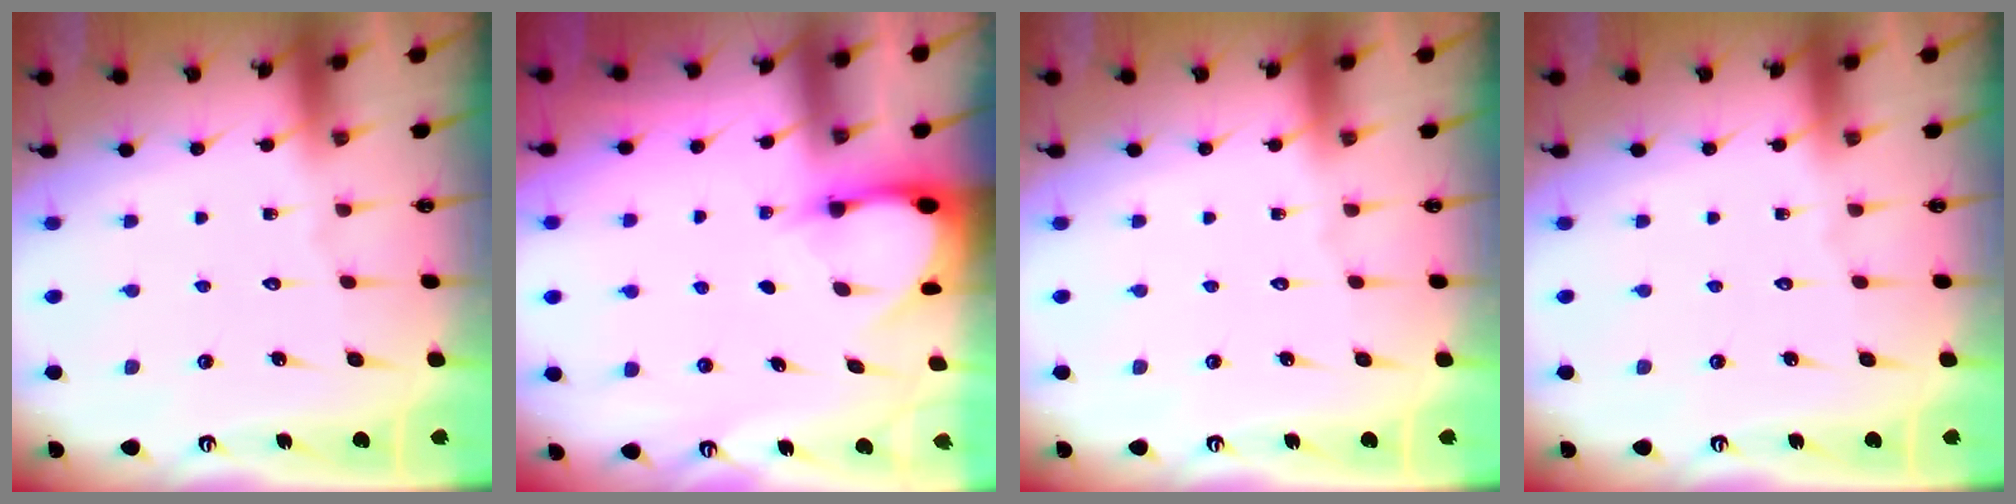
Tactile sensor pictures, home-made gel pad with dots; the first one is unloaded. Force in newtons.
{"total": 3.0, "press": 3.0, "slide": 0.4}
{"total": 0.0}
{"total": 0.0}